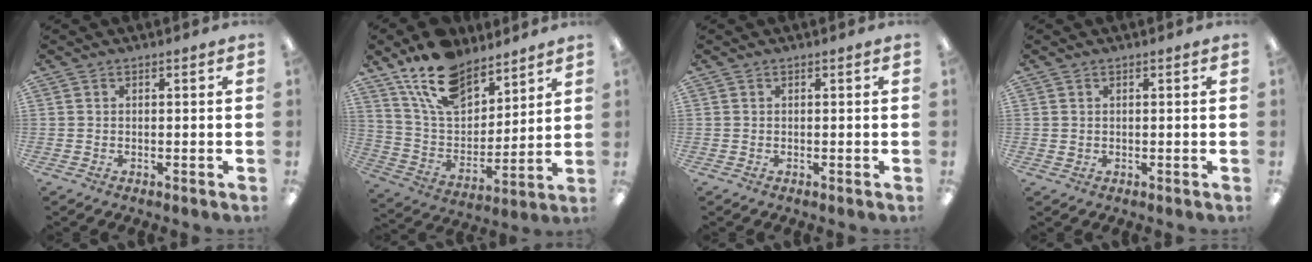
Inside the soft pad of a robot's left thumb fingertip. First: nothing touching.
{"total": 16.9, "force": [12.4, 8.6, 7.6], "torque": [-0.152, -0.059, 0.230]}
{"total": 0.0}
{"total": 0.8, "force": [0.4, 0.6, 0.2], "torque": [-0.004, 0.003, 0.008]}